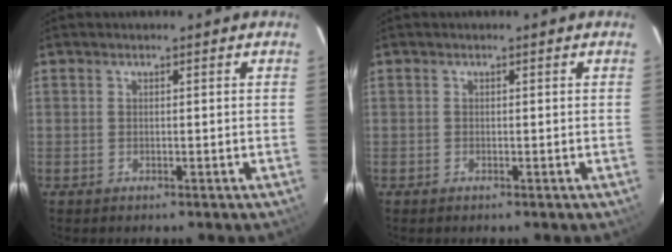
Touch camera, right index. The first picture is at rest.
{"total": 0.0}